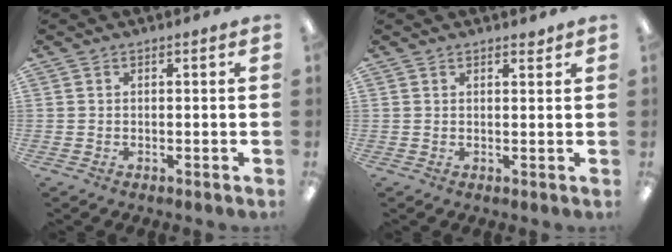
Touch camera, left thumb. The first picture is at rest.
{"total": 1.5, "force": [1.3, 0.4, 0.6], "torque": [-0.005, -0.005, 0.021]}